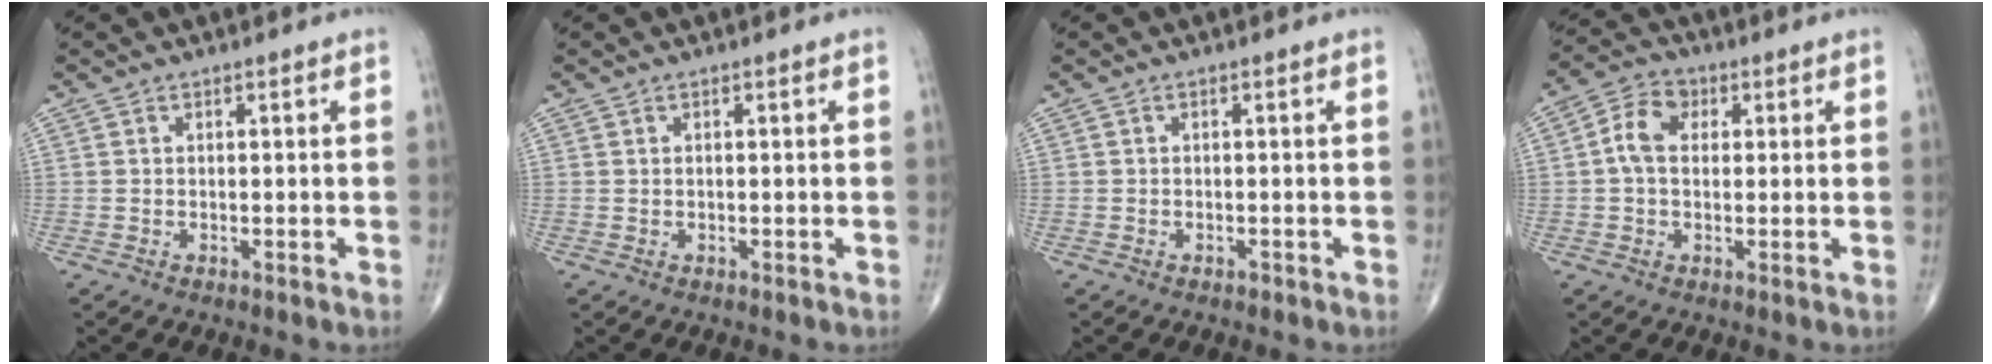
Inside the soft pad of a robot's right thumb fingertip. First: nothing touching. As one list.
[{"total": 0.0}, {"total": 0.5, "force": [-0.4, 0.3, 0.2], "torque": [-0.001, 0.000, -0.008]}, {"total": 6.5, "force": [0.7, 4.7, 4.5], "torque": [-0.076, 0.016, 0.005]}]